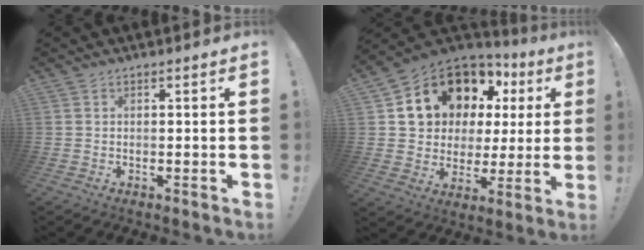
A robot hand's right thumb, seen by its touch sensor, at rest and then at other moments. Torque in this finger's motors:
{"motor_torque": [1.72, 2.93, 0.25, 0.03, 0.47]}